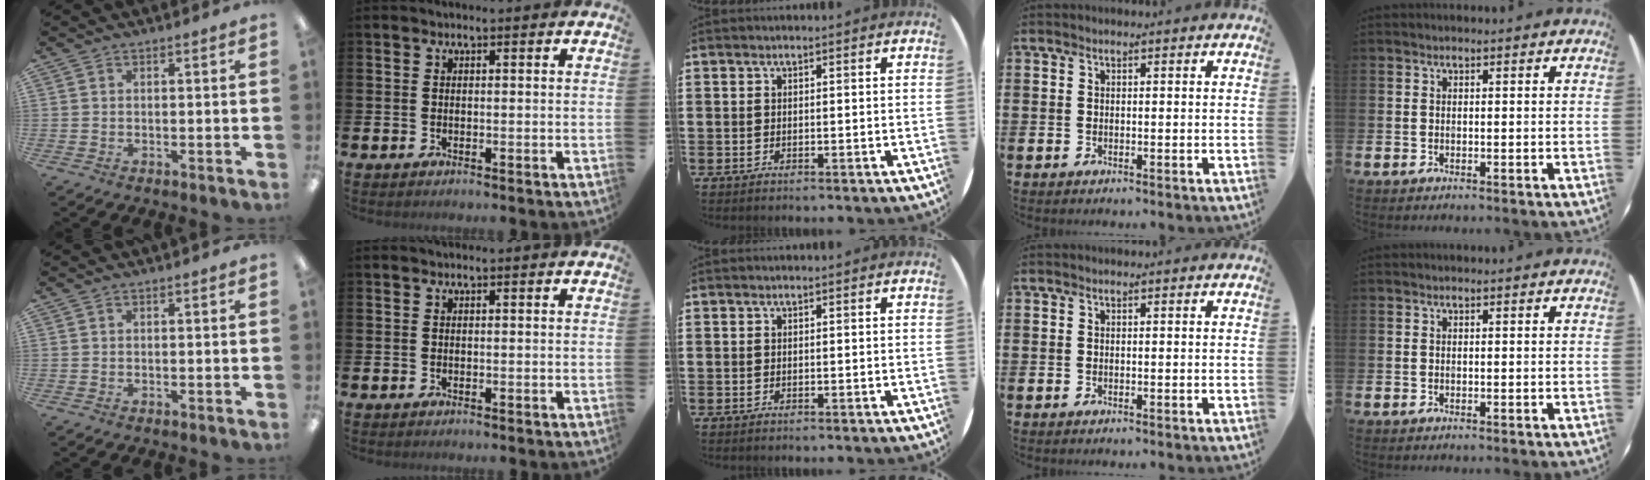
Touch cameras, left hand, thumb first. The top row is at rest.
{}